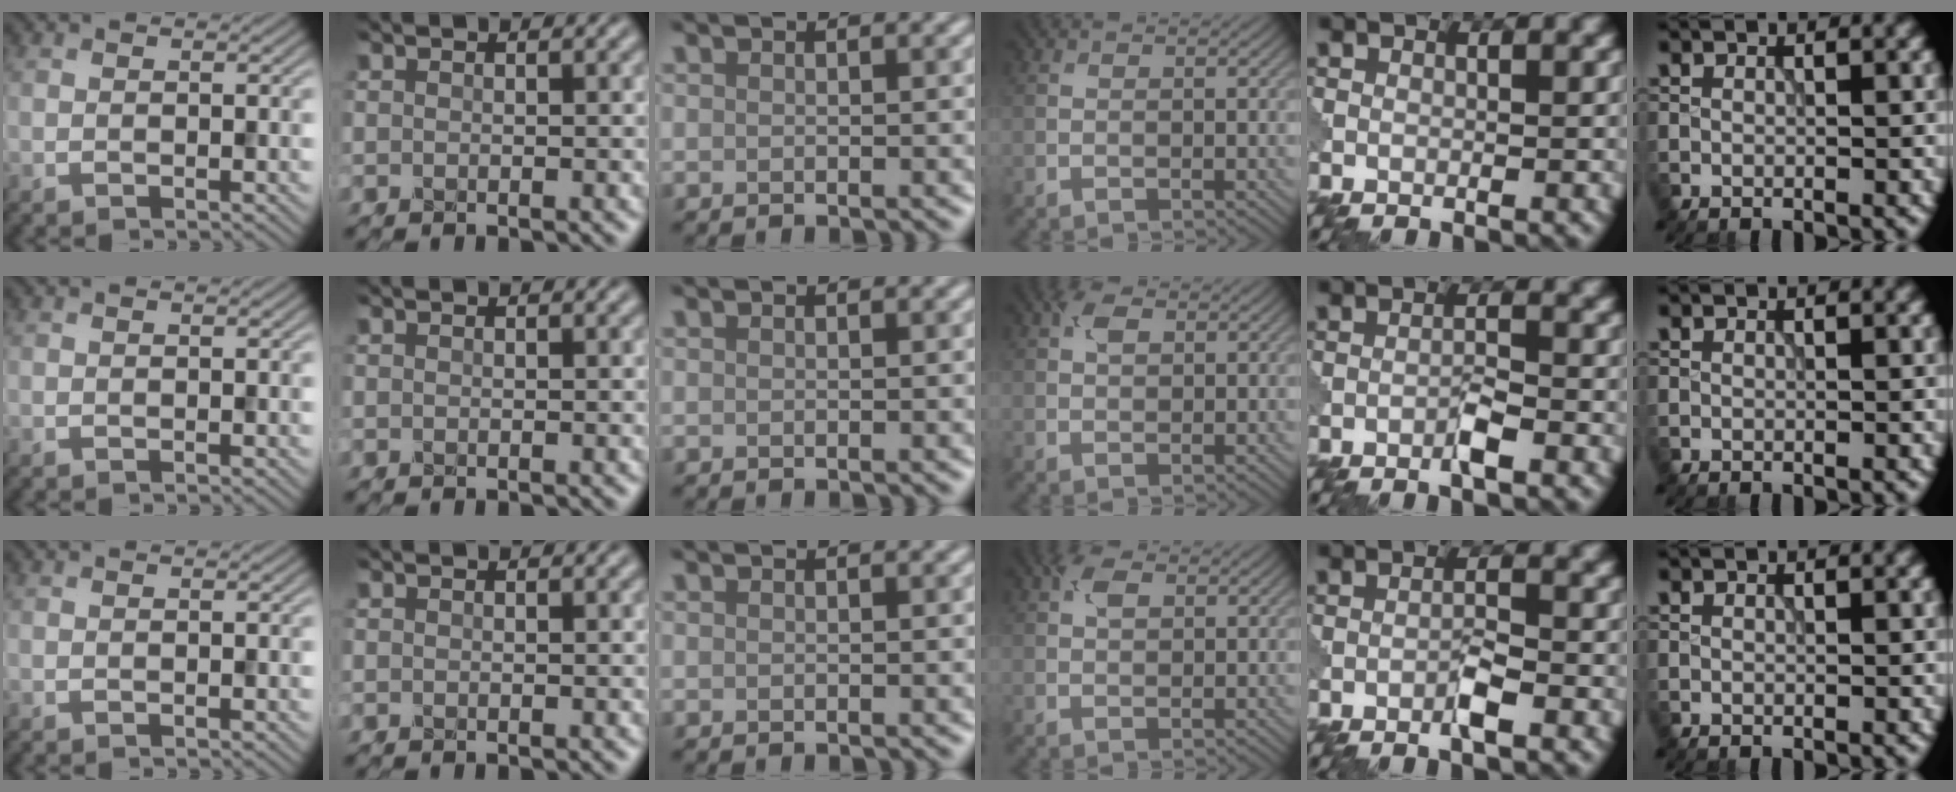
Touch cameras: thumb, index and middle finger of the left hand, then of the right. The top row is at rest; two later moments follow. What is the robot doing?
{"motion": "assemble", "object": "puzzle pieces"}